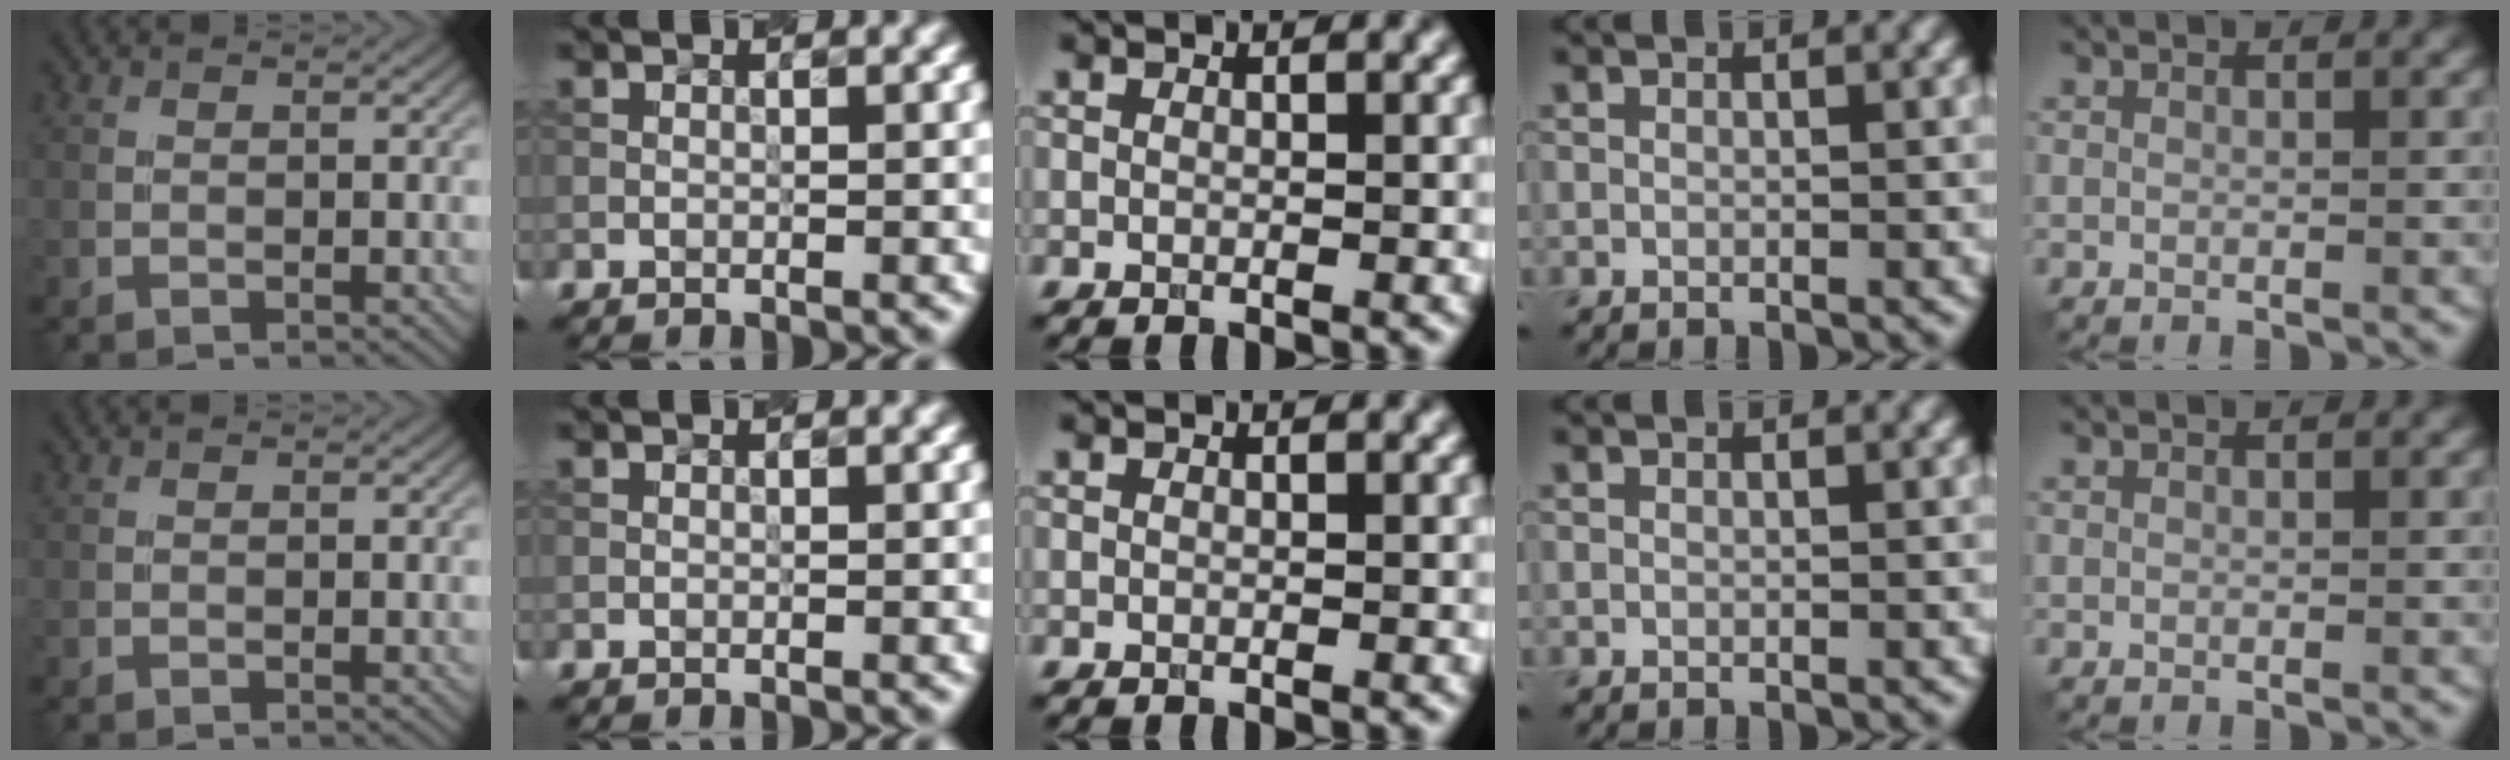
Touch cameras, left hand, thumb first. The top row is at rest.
{}